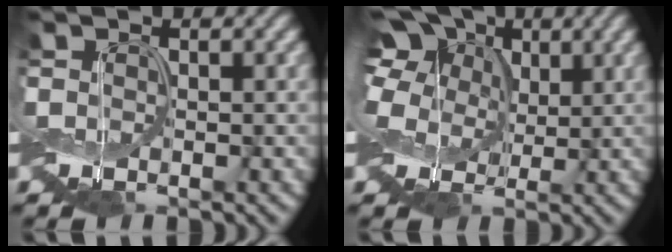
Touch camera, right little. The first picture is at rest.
{"total": 8.5, "force": [2.9, 6.2, 5.1], "torque": [-0.115, 0.031, 0.032]}